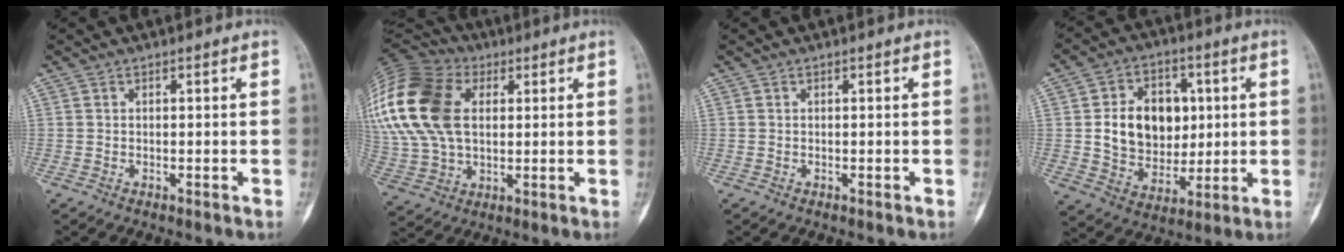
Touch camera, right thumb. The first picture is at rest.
{"total": 27.8, "force": [7.1, 18.4, 19.6], "torque": [-0.467, 0.039, 0.139]}
{"total": 0.0}
{"total": 15.0, "force": [1.9, 11.4, 9.5], "torque": [-0.108, -0.001, 0.043]}